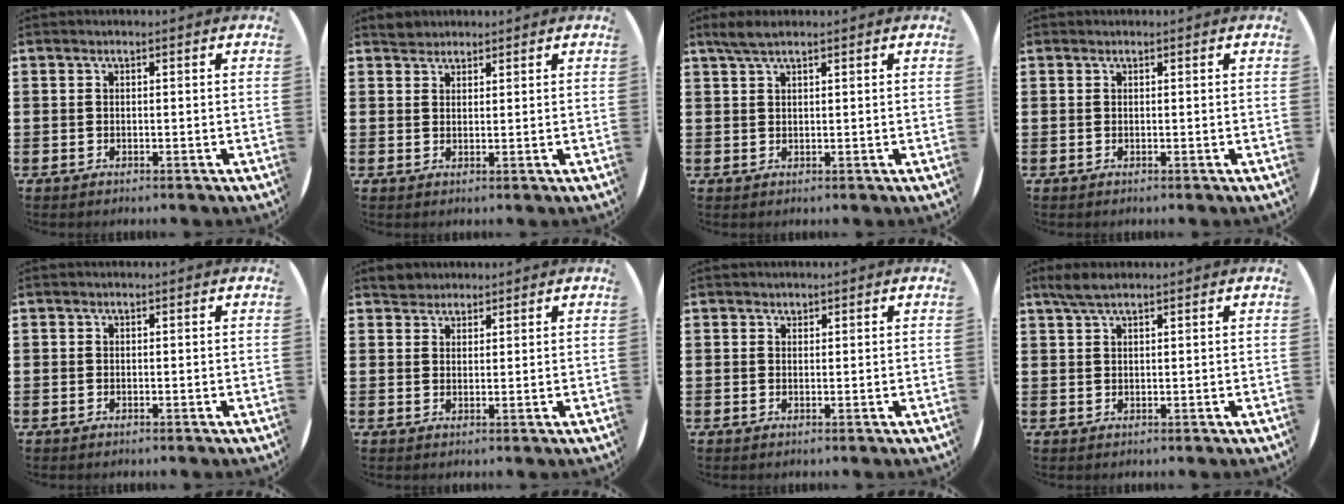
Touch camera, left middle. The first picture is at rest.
{"total": 1.8, "force": [1.7, 0.6, -0.2], "torque": [0.008, 0.000, 0.032]}
{"total": 2.5, "force": [1.9, 0.4, 1.6], "torque": [-0.034, 0.004, 0.034]}
{"total": 0.0}
{"total": 0.0}
{"total": 2.3, "force": [2.1, 0.9, -0.2], "torque": [0.007, 0.003, 0.041]}
{"total": 0.6, "force": [0.5, 0.2, -0.1], "torque": [0.003, 0.004, 0.009]}
{"total": 2.7, "force": [2.0, 0.5, 1.6], "torque": [-0.035, 0.005, 0.036]}